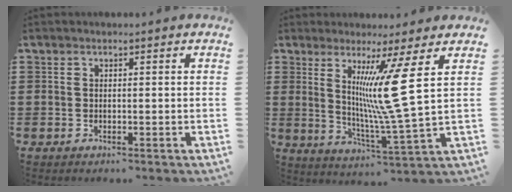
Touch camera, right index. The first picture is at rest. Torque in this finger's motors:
{"motor_torque": [1.40, 0.62, 0.51, 0.16]}